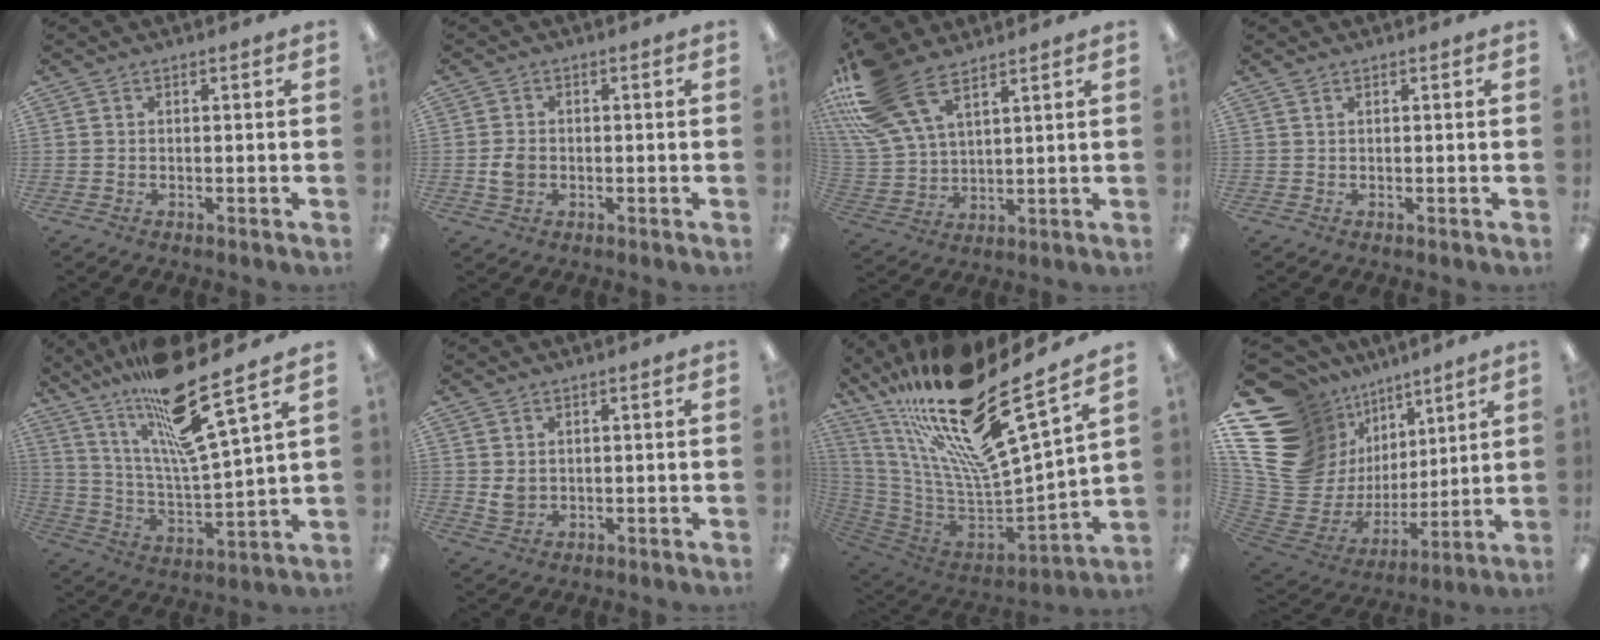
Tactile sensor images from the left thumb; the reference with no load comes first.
{"total": 3.3, "force": [-0.5, 2.8, 1.8], "torque": [-0.024, 0.001, -0.010]}
{"total": 18.7, "force": [11.7, 9.3, 11.1], "torque": [-0.263, -0.045, 0.219]}
{"total": 0.8, "force": [0.6, 0.4, 0.2], "torque": [-0.007, 0.000, 0.011]}
{"total": 21.3, "force": [15.7, 3.4, 13.9], "torque": [-0.253, -0.095, 0.255]}
{"total": 2.9, "force": [1.0, 2.5, 1.2], "torque": [-0.017, -0.002, 0.018]}
{"total": 25.3, "force": [16.9, 5.0, 18.1], "torque": [-0.307, -0.141, 0.278]}
{"total": 20.9, "force": [7.3, 17.2, 9.2], "torque": [-0.187, -0.081, 0.180]}